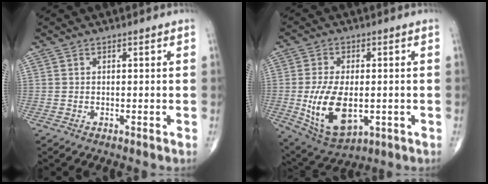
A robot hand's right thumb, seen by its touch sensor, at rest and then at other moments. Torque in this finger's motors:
{"motor_torque": [-0.26, 0.71, 1.30, 0.20, 0.38]}